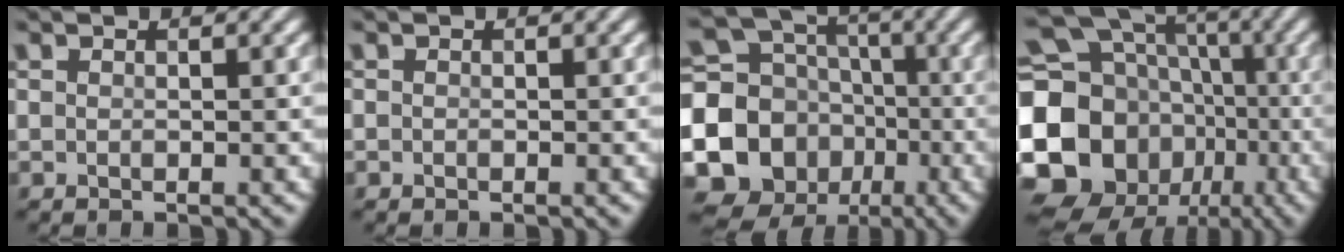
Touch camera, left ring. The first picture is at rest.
{"total": 0.0}
{"total": 15.1, "force": [-3.9, 13.6, 5.2], "torque": [-0.129, -0.026, -0.083]}
{"total": 21.8, "force": [-4.2, 18.9, 10.1], "torque": [-0.227, 0.003, -0.106]}